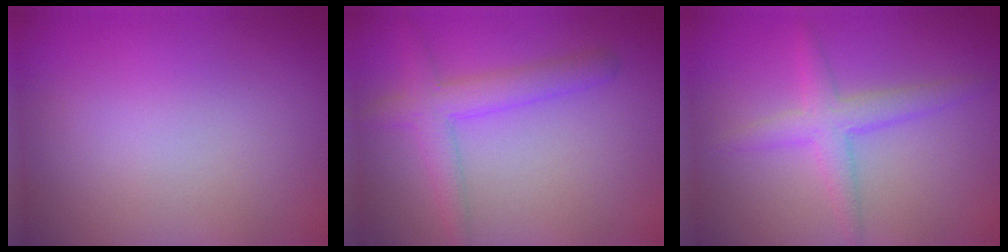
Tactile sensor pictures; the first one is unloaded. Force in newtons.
{"total": 3.4, "press": 3.4, "slide": 0.2}
{"total": 2.9, "press": 2.9, "slide": 0.0}